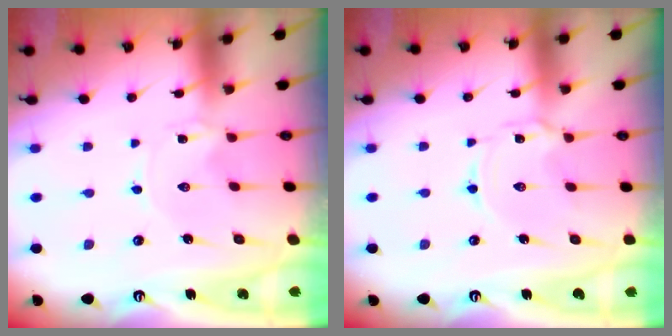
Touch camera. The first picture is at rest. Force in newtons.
{"total": 1.8, "press": 1.7, "slide": 0.4}